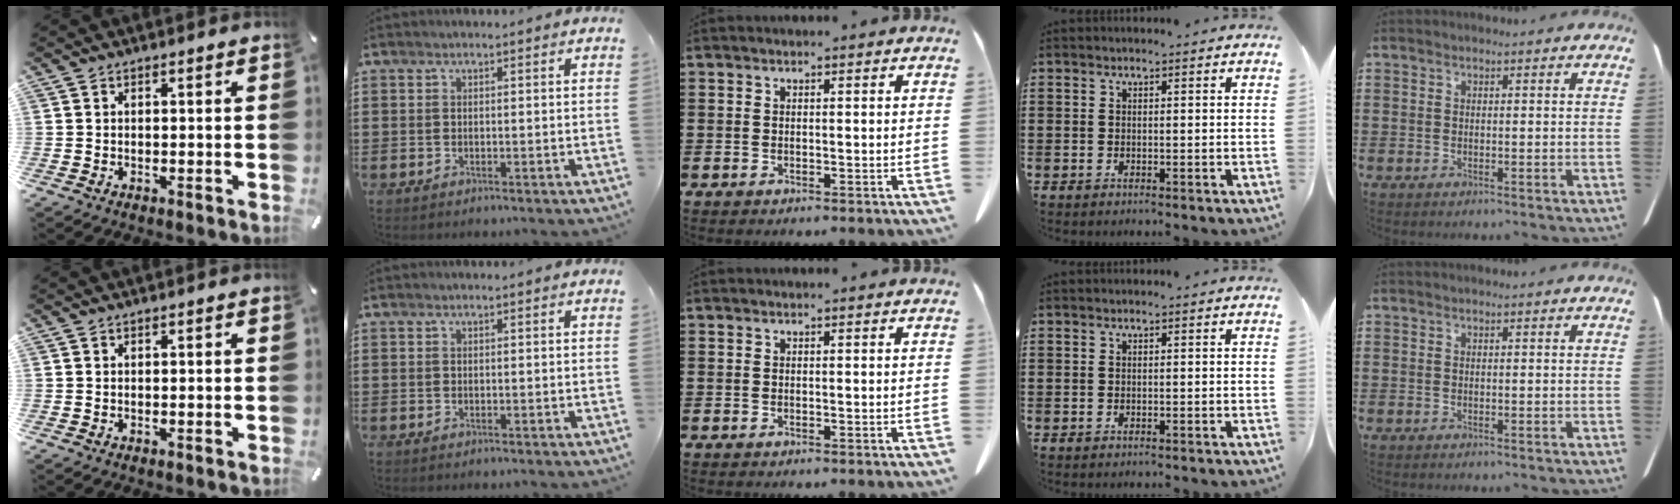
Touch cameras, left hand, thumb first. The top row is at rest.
{}